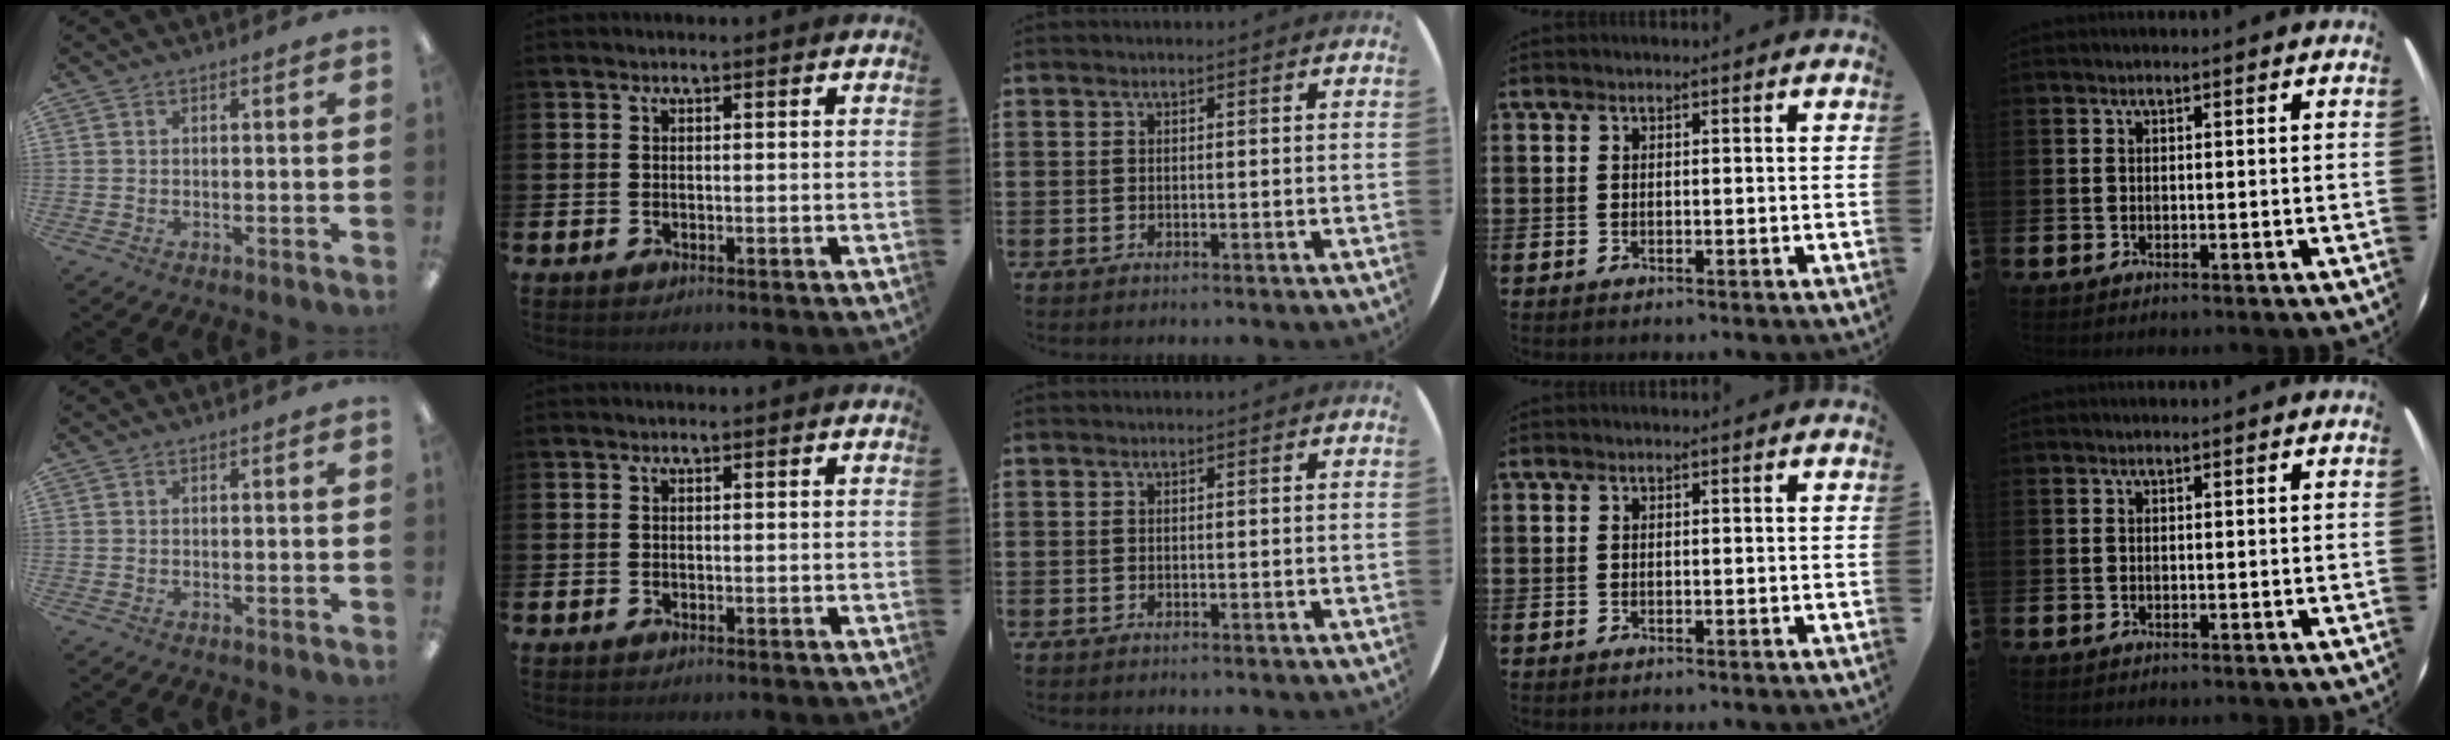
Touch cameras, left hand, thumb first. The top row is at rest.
{}